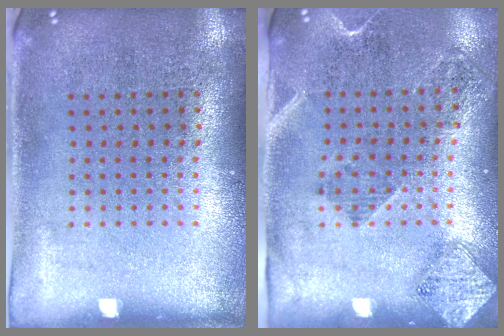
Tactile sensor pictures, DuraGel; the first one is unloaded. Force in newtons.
{"total": 1.8, "press": 1.5, "slide": 1.1}